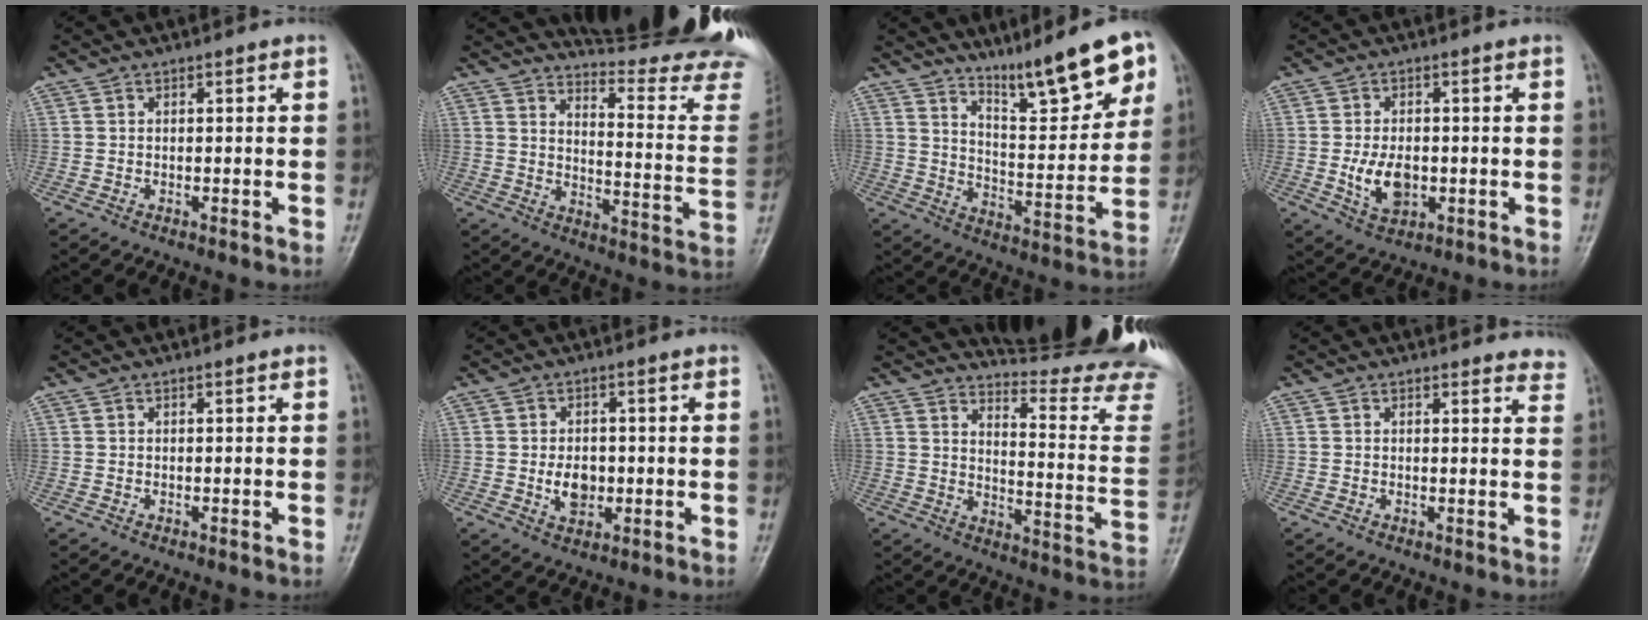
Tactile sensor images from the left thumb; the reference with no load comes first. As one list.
[{"total": 22.6, "force": [21.7, 1.2, 6.2], "torque": [-0.055, -0.223, 0.262]}, {"total": 15.4, "force": [10.4, 3.4, 10.9], "torque": [-0.130, -0.062, 0.169]}, {"total": 6.5, "force": [-0.8, 4.1, 5.0], "torque": [-0.083, -0.006, -0.008]}, {"total": 0.0}, {"total": 4.9, "force": [-0.4, 3.4, 3.4], "torque": [-0.044, -0.001, -0.002]}, {"total": 20.9, "force": [20.4, 0.5, 4.7], "torque": [-0.038, -0.225, 0.244]}, {"total": 5.5, "force": [5.3, 1.3, 0.2], "torque": [0.030, -0.029, 0.031]}]